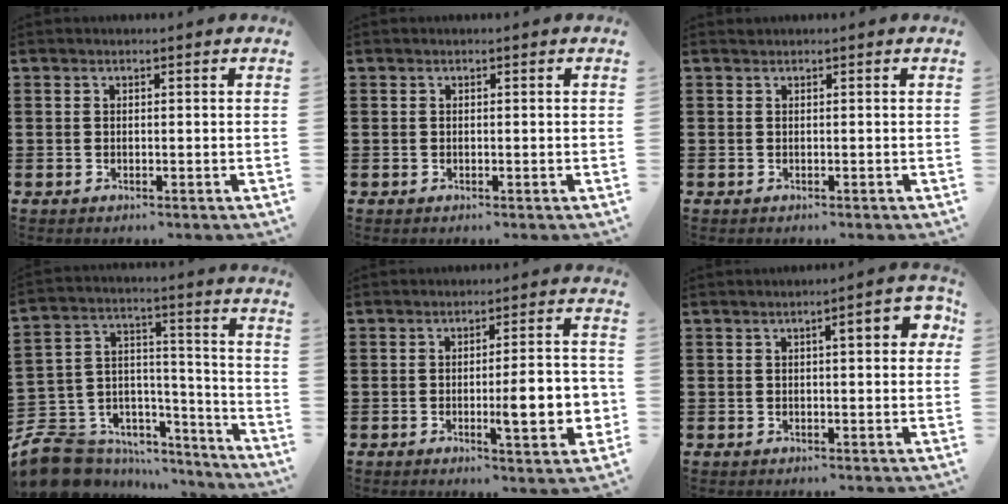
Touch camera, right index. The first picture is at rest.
{"total": 0.0}
{"total": 0.0}
{"total": 9.0, "force": [-7.0, 5.5, 1.5], "torque": [-0.057, -0.002, -0.128]}
{"total": 8.5, "force": [-1.6, 1.7, 8.1], "torque": [-0.114, -0.007, -0.025]}
{"total": 4.6, "force": [1.1, 1.1, 4.3], "torque": [-0.059, 0.000, 0.011]}